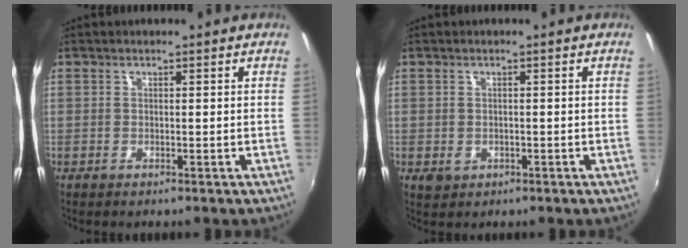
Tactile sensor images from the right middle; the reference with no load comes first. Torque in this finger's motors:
{"motor_torque": [0.37, -0.19, 0.00, 0.01]}